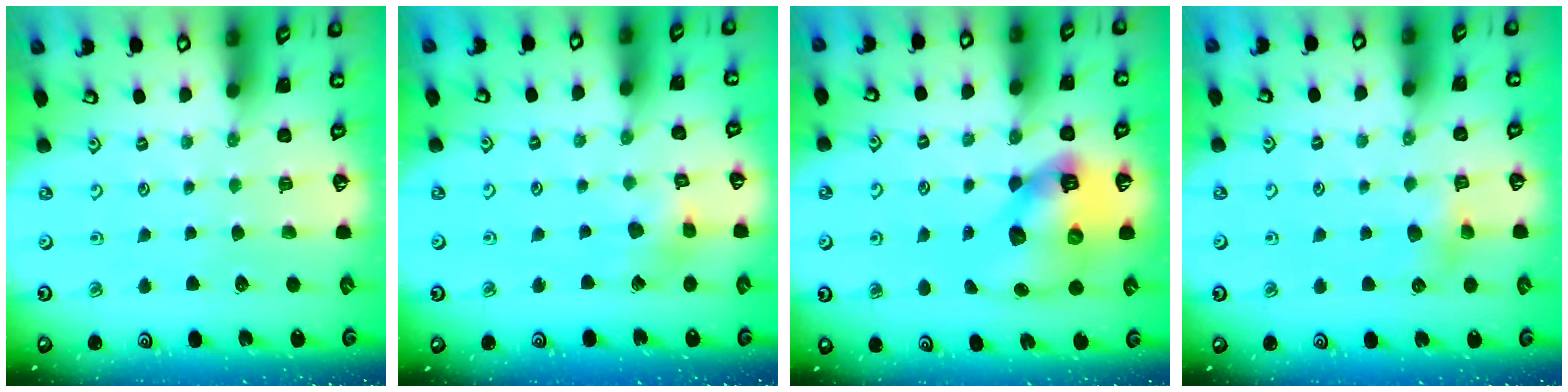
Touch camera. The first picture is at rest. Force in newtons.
{"total": 7.2, "press": 7.2, "slide": 0.5}
{"total": 14.0, "press": 13.8, "slide": 2.3}
{"total": 4.9, "press": 4.9, "slide": 0.6}